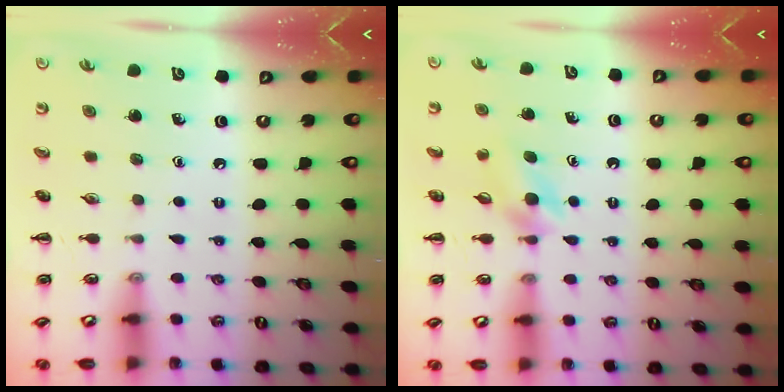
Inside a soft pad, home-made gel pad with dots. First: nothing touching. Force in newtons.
{"total": 3.6, "press": 3.4, "slide": 1.3}